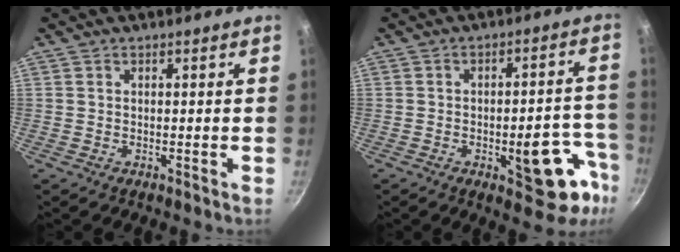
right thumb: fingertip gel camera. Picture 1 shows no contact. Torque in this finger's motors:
{"motor_torque": [2.77, 2.25, 1.01, -0.47, 0.19]}